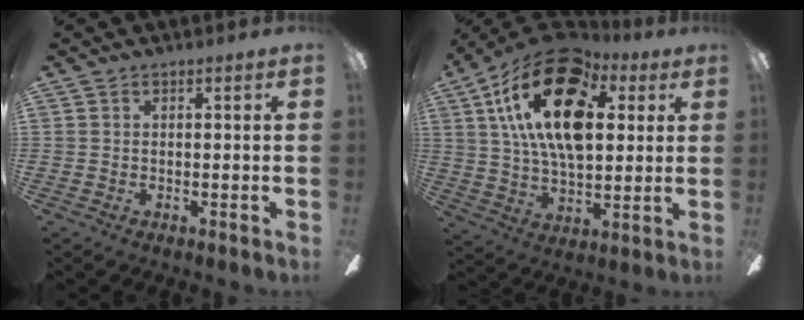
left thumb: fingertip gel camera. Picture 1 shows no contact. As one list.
[{"total": 24.0, "force": [9.3, 12.8, 18.1], "torque": [-0.341, -0.021, 0.155]}]